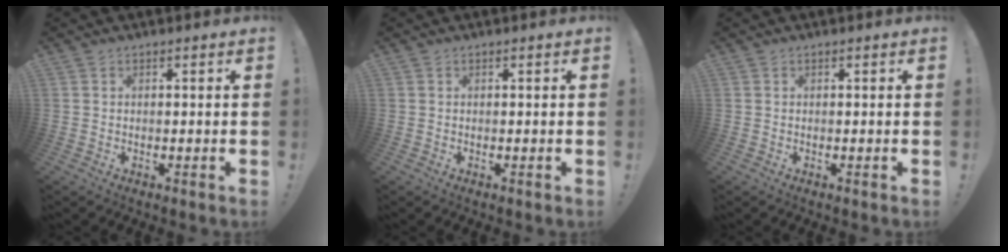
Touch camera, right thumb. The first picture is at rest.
{"total": 0.0}
{"total": 0.0}